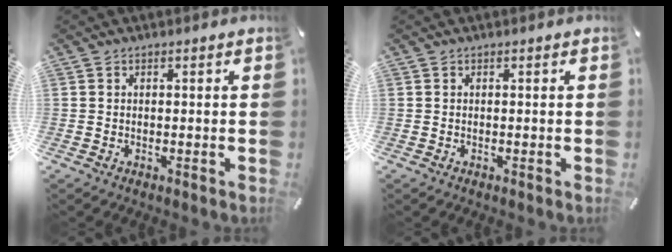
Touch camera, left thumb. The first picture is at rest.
{"total": 0.0}